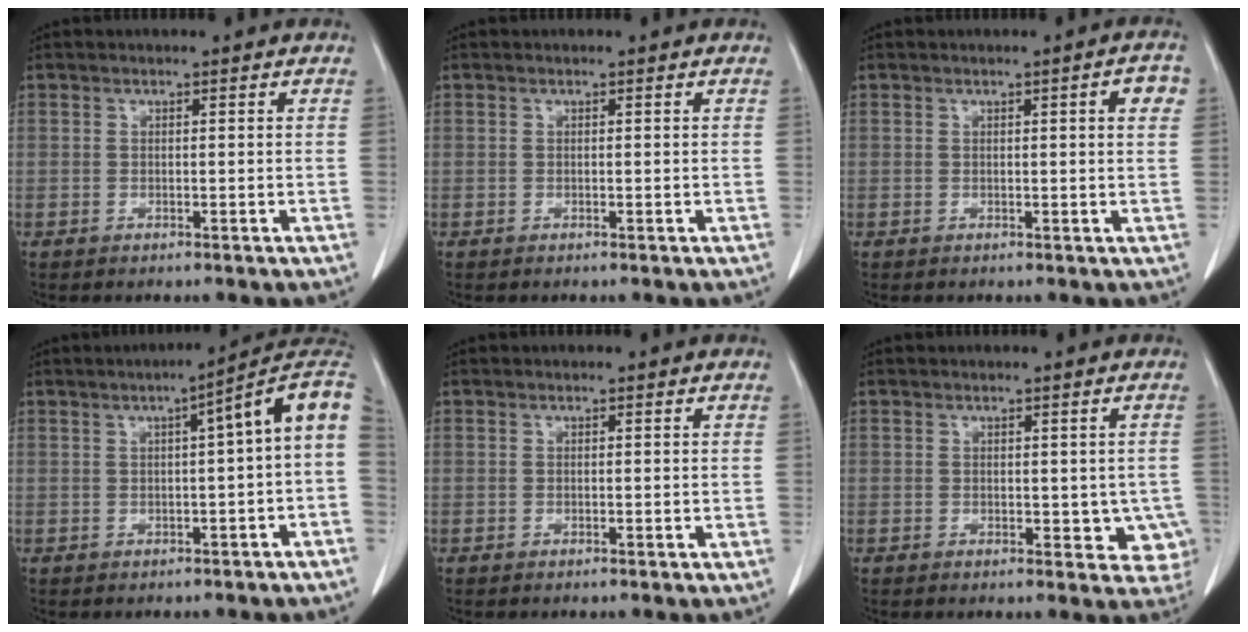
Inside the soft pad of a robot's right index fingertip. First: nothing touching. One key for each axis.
{"total": 0.0}
{"total": 3.1, "fx": 1.0, "fy": 0.3, "fz": 3.0, "tx": -0.031, "ty": 0.004, "tz": 0.010}
{"total": 8.9, "fx": 1.4, "fy": 0.1, "fz": 8.8, "tx": -0.109, "ty": 0.033, "tz": 0.010}
{"total": 0.0}
{"total": 4.5, "fx": -0.2, "fy": 2.9, "fz": 3.4, "tx": -0.010, "ty": 0.002, "tz": 0.003}